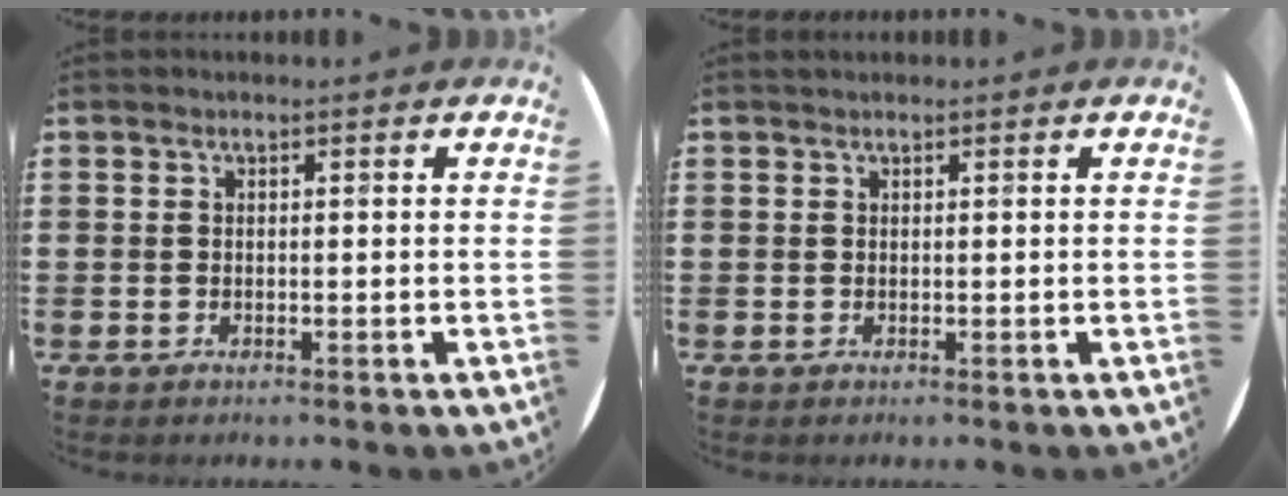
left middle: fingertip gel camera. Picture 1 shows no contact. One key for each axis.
{"total": 0.0}